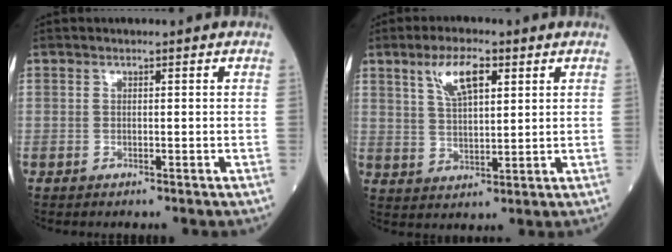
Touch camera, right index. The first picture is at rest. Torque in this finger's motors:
{"motor_torque": [0.19, 0.13, 0.13, 0.05]}